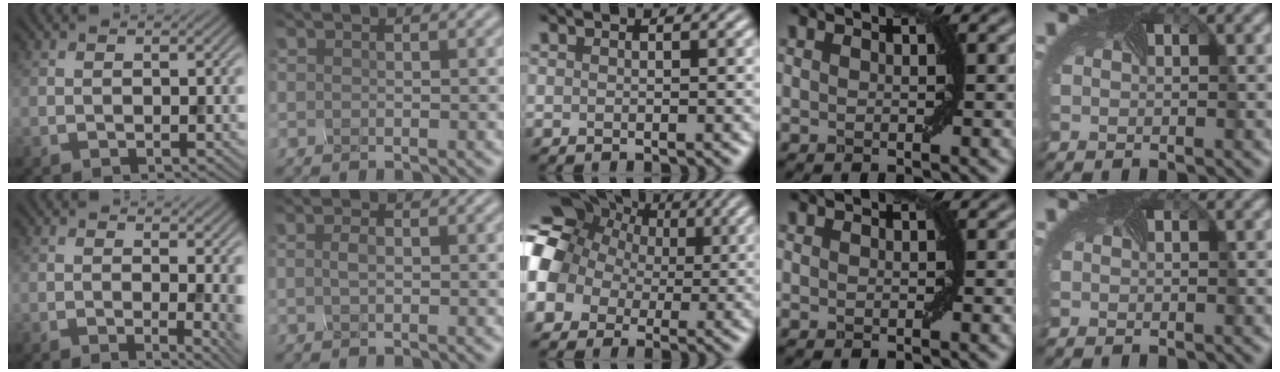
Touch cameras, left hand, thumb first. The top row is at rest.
{"thumb": {"total": 4.1, "force": [0.5, 1.0, 4.0], "torque": [-0.058, -0.006, 0.005]}, "index": {"total": 1.1, "force": [-0.1, -0.8, -0.7], "torque": [-0.016, -0.002, 0.022]}, "middle": {"total": 11.8, "force": [0.4, 10.9, 4.6], "torque": [-0.131, 0.033, -0.012]}}